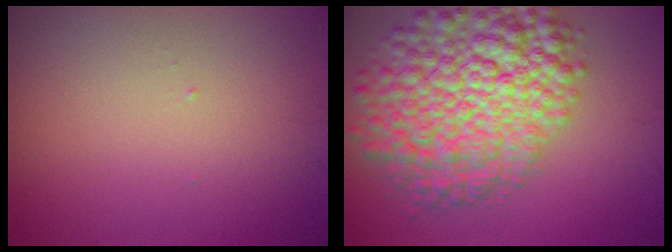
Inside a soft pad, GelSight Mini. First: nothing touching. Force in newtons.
{"total": 10.1, "press": 10.1, "slide": 0.3}